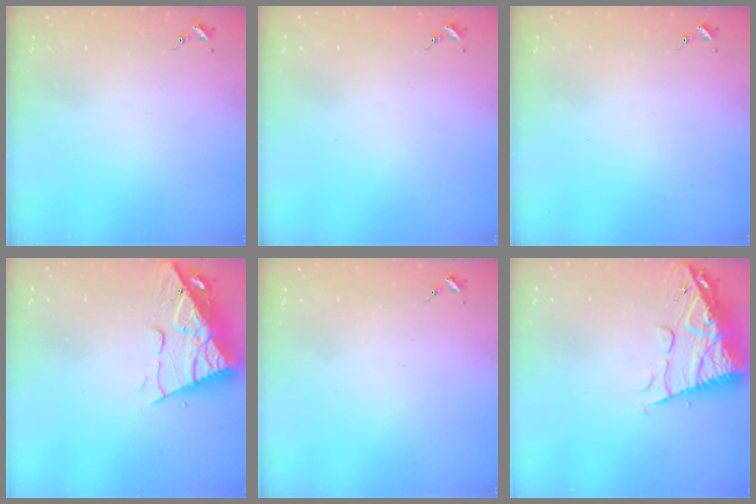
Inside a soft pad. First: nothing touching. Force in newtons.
{"total": 0.0}
{"total": 0.0}
{"total": 11.7, "press": 11.6, "slide": 1.4}
{"total": 0.0}
{"total": 14.0, "press": 13.9, "slide": 1.3}